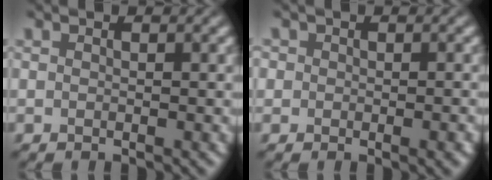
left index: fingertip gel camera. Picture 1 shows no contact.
{"total": 2.7, "force": [-0.1, 2.1, 1.7], "torque": [-0.008, 0.007, -0.007]}